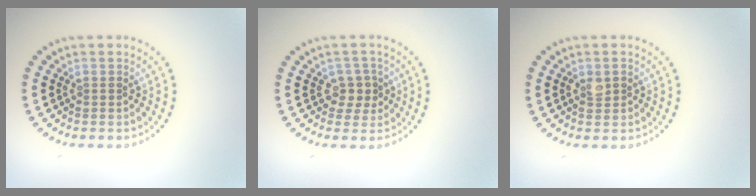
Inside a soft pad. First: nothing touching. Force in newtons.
{"total": 2.1, "press": 1.9, "slide": 1.0}
{"total": 1.4, "press": 1.4, "slide": 0.1}